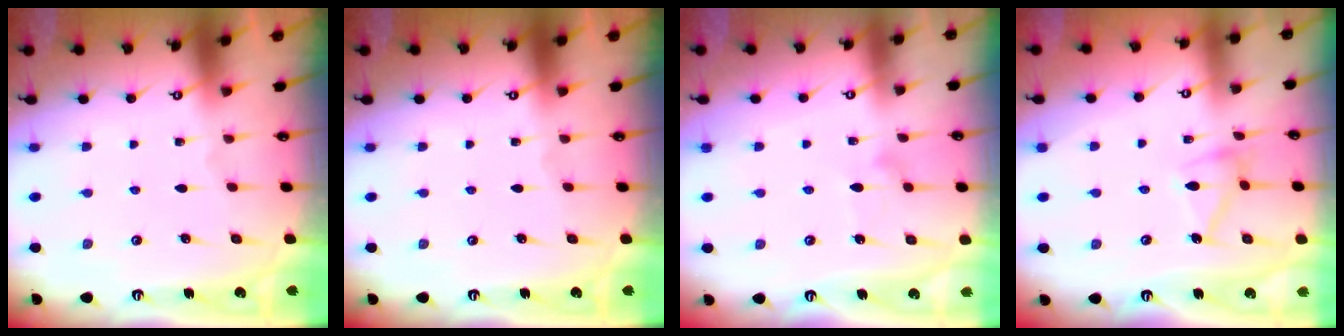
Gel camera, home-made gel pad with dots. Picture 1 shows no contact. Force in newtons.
{"total": 0.0}
{"total": 7.7, "press": 7.6, "slide": 0.4}
{"total": 11.8, "press": 11.8, "slide": 0.3}